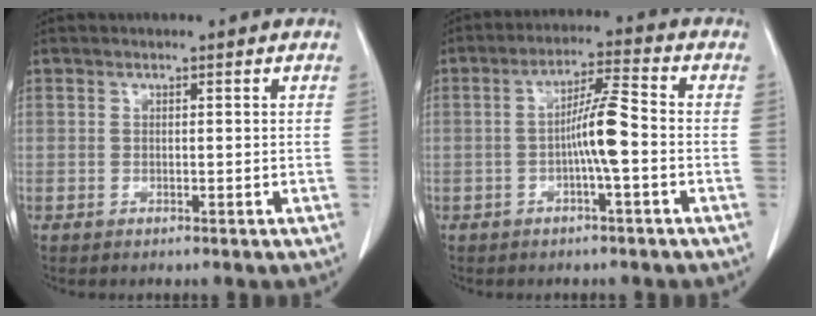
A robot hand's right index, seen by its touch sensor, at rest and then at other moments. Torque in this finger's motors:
{"motor_torque": [0.90, -0.25, 0.42, 0.11]}